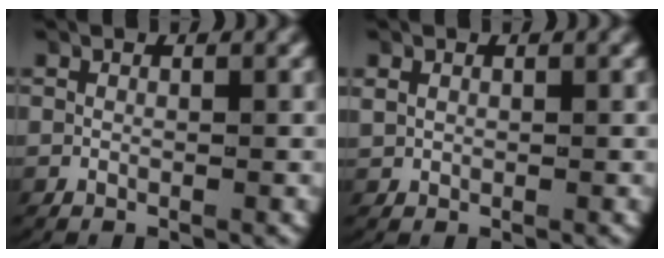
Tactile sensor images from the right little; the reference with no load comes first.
{"total": 0.9, "force": [0.4, 0.6, 0.4], "torque": [-0.014, 0.004, 0.012]}